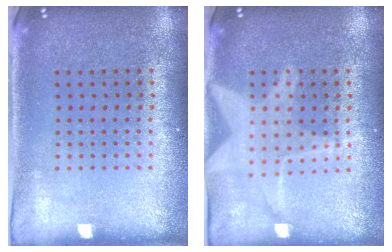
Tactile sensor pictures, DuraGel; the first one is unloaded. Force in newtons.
{"total": 1.9, "press": 1.9, "slide": 0.2}